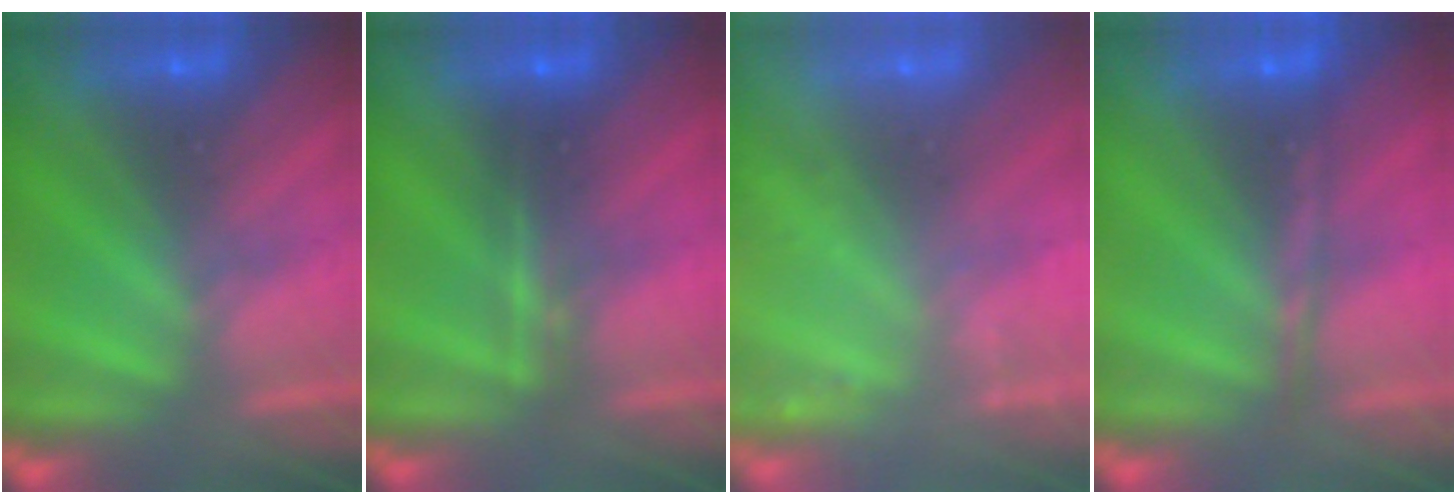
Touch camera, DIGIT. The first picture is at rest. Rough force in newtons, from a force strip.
{"total": 2.3}
{"total": 2.3}
{"total": 1.6}